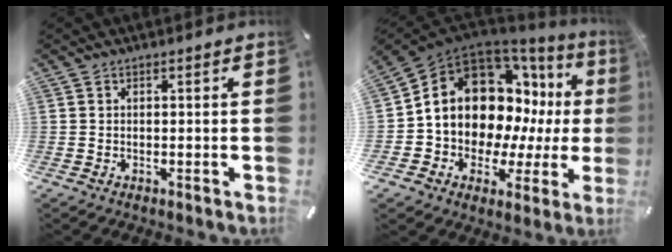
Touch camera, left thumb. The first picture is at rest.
{"total": 16.6, "force": [4.6, 12.3, 10.1], "torque": [-0.174, -0.055, 0.090]}